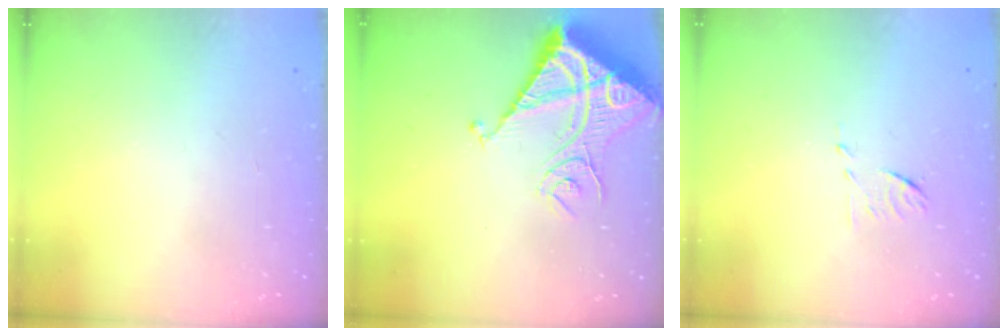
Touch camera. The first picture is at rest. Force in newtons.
{"total": 15.5, "press": 15.4, "slide": 1.6}
{"total": 5.9, "press": 5.9, "slide": 0.5}